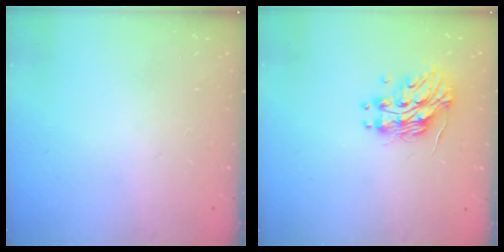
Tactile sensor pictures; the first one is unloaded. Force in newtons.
{"total": 14.0, "press": 13.9, "slide": 0.8}